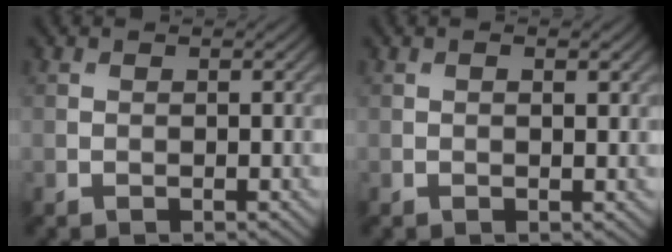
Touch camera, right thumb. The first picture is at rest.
{"total": 1.3, "force": [0.4, 0.3, 1.2], "torque": [-0.018, -0.002, 0.006]}